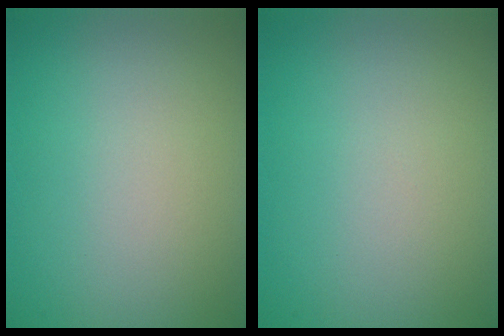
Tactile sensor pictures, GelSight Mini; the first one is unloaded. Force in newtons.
{"total": 0.0}